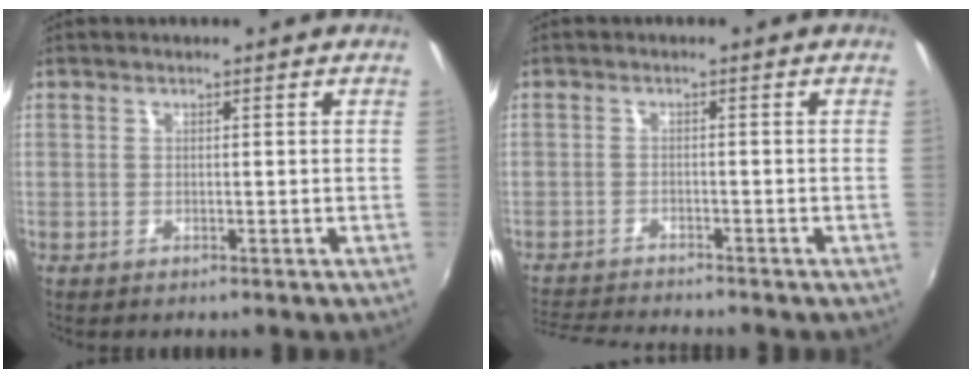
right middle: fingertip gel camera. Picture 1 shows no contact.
{"total": 7.1, "force": [-6.8, 0.4, 1.7], "torque": [-0.055, -0.014, -0.121]}